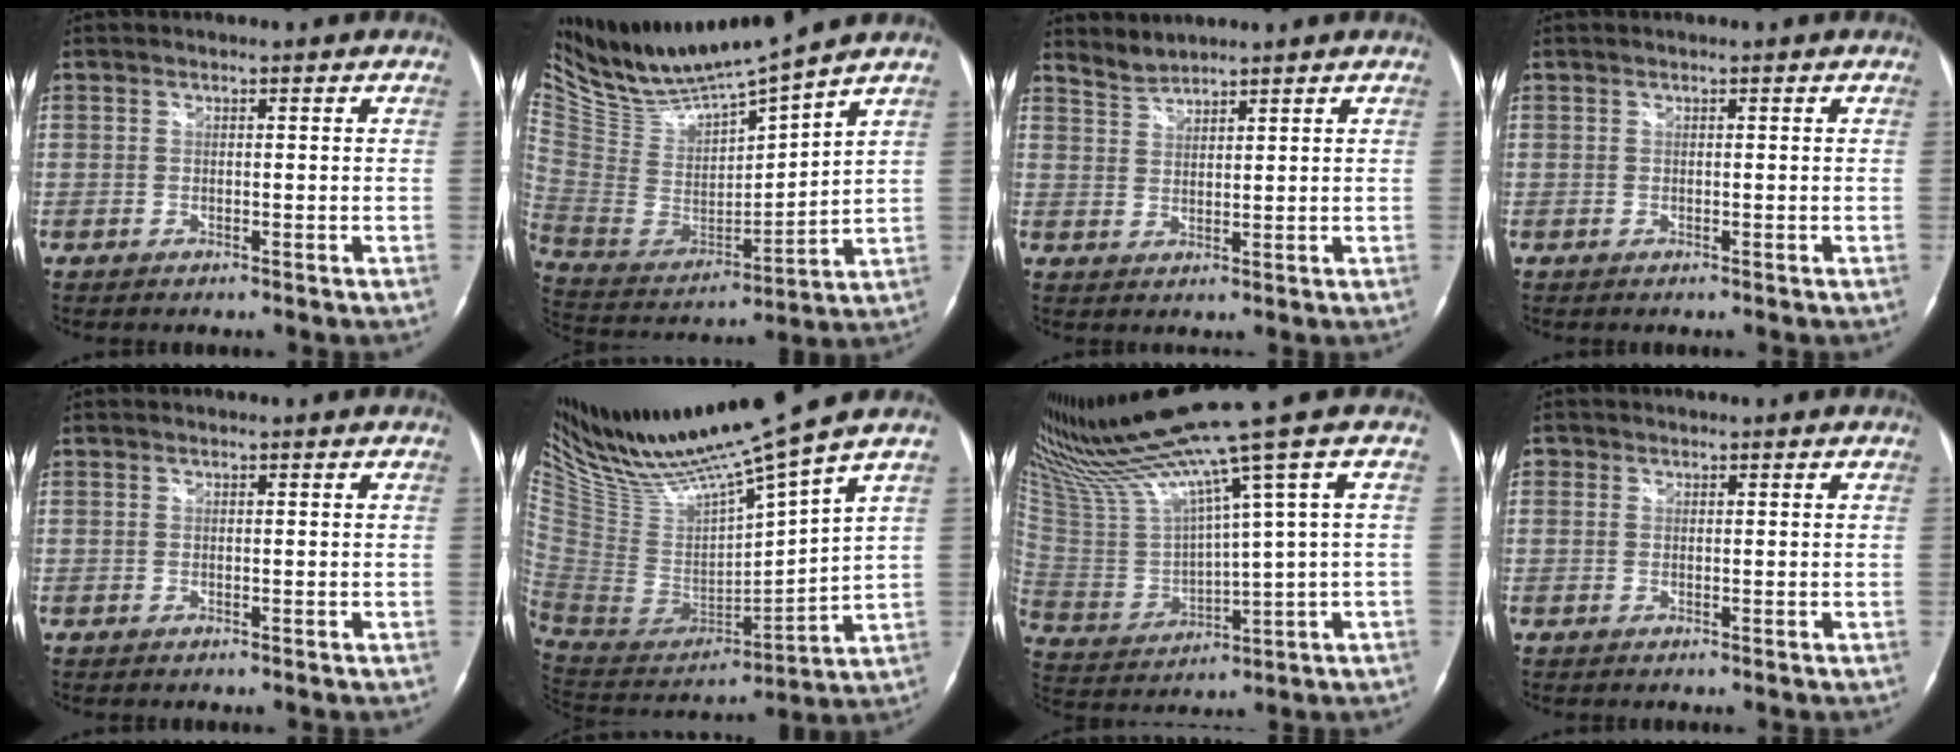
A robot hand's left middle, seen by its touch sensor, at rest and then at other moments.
{"total": 14.7, "force": [13.7, -0.4, 5.3], "torque": [-0.112, -0.024, 0.269]}
{"total": 2.7, "force": [2.6, -0.2, -0.4], "torque": [0.000, 0.002, 0.059]}
{"total": 0.0}
{"total": 0.0}
{"total": 20.6, "force": [17.4, -0.6, 10.9], "torque": [-0.198, -0.034, 0.332]}
{"total": 15.9, "force": [12.2, -2.6, 9.8], "torque": [-0.188, -0.021, 0.239]}
{"total": 0.9, "force": [0.2, 0.8, 0.2], "torque": [0.005, 0.002, 0.001]}